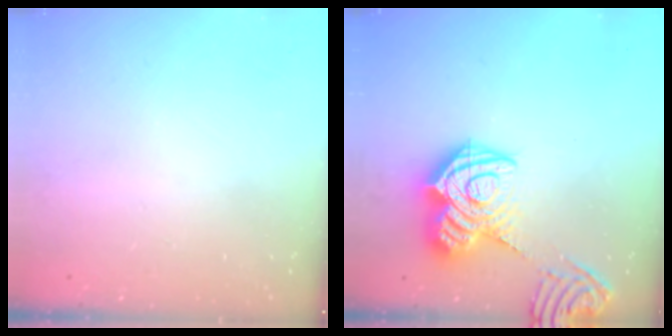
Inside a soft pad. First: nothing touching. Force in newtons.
{"total": 20.4, "press": 20.3, "slide": 2.1}